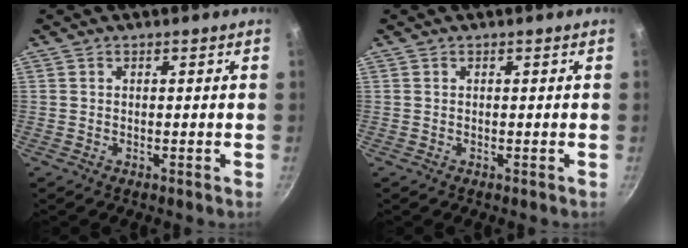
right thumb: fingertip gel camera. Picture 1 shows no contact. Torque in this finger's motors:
{"motor_torque": [0.00, 0.00, 0.03, 0.02, 0.00]}